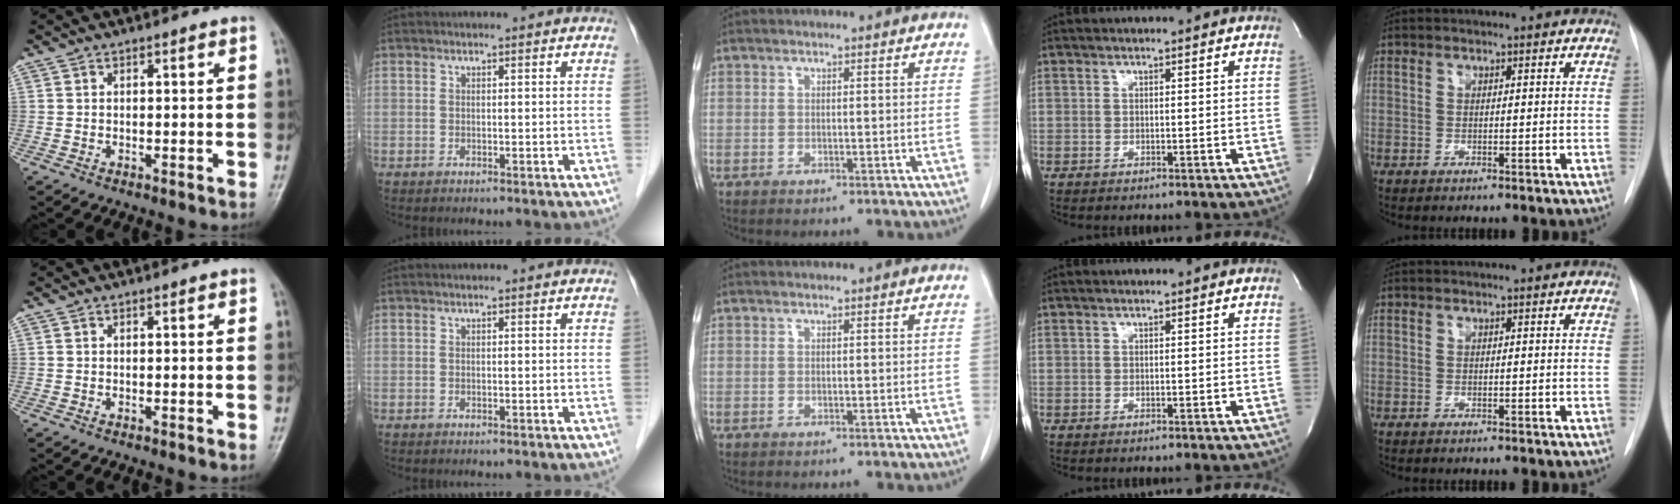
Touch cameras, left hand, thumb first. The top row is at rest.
{}